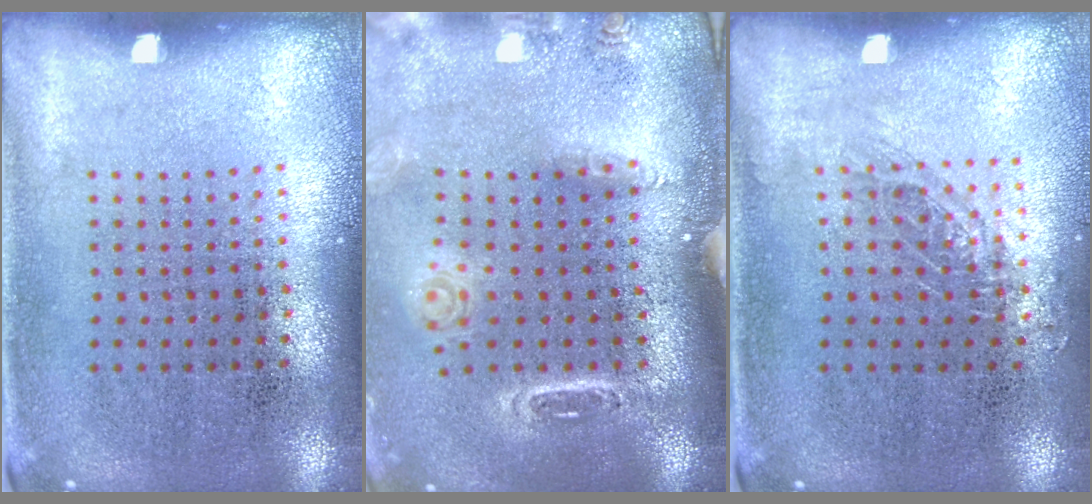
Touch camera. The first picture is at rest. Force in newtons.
{"total": 1.6, "press": 1.6, "slide": 0.5}
{"total": 0.8, "press": 0.8, "slide": 0.2}